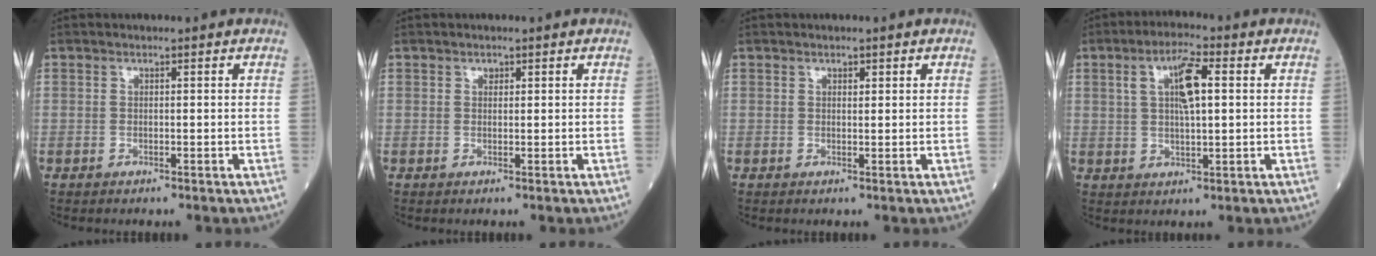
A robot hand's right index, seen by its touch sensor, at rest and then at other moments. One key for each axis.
{"total": 0.6, "fx": 0.4, "fy": 0.5, "fz": 0.2, "tx": -0.001, "ty": -0.002, "tz": 0.004}
{"total": 0.9, "fx": 0.5, "fy": 0.4, "fz": 0.6, "tx": -0.008, "ty": -0.001, "tz": 0.008}
{"total": 6.8, "fx": 1.6, "fy": 1.5, "fz": 6.4, "tx": -0.118, "ty": 0.011, "tz": 0.029}